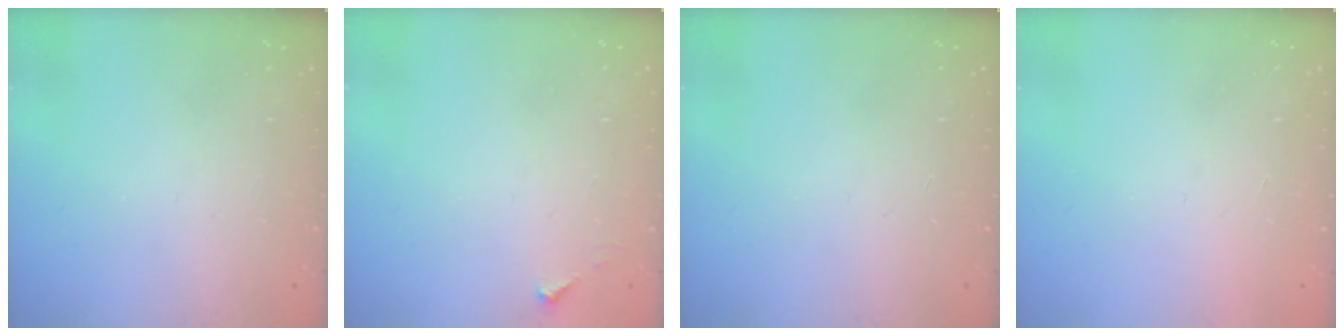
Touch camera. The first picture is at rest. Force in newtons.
{"total": 3.4, "press": 3.4, "slide": 0.4}
{"total": 0.0}
{"total": 1.6, "press": 1.6, "slide": 0.1}